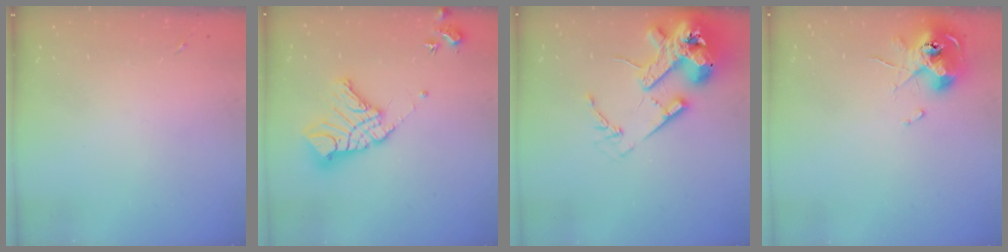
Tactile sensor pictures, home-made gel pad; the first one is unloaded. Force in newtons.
{"total": 16.3, "press": 16.2, "slide": 2.0}
{"total": 17.7, "press": 17.5, "slide": 2.4}
{"total": 10.0, "press": 9.9, "slide": 1.1}